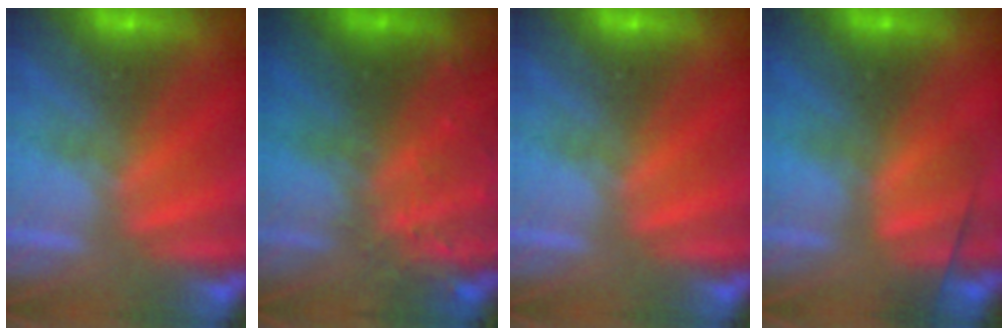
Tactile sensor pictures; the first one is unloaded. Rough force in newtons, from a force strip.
{"total": 7.0}
{"total": 0.0}
{"total": 2.9}